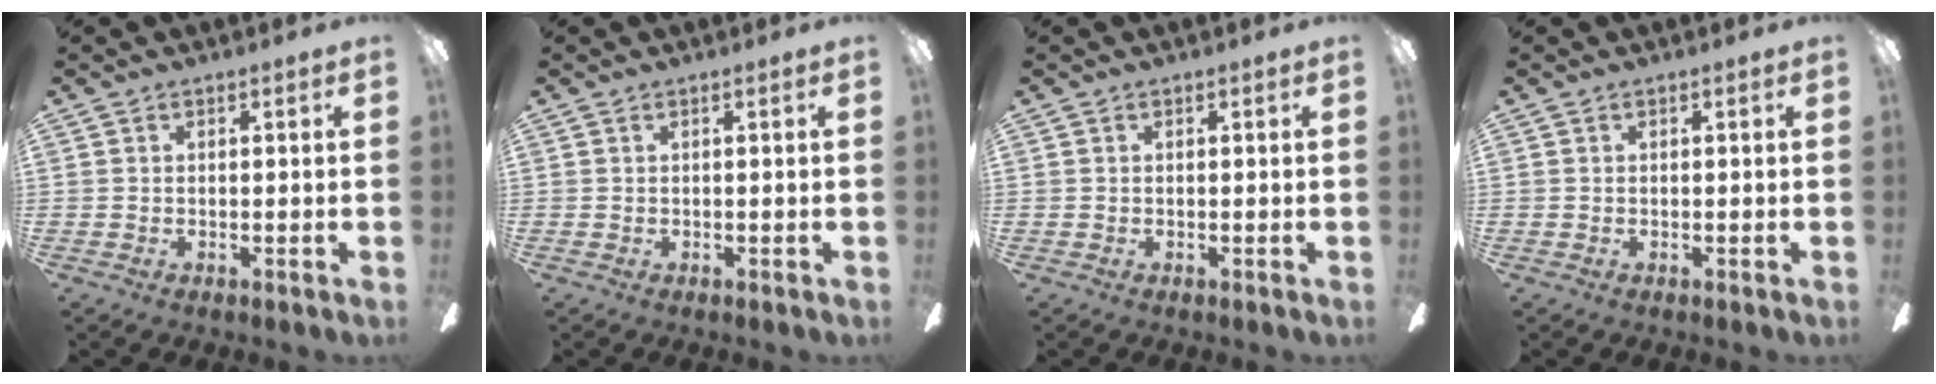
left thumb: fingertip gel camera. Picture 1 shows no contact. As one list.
[{"total": 0.0}, {"total": 0.0}, {"total": 0.0}]